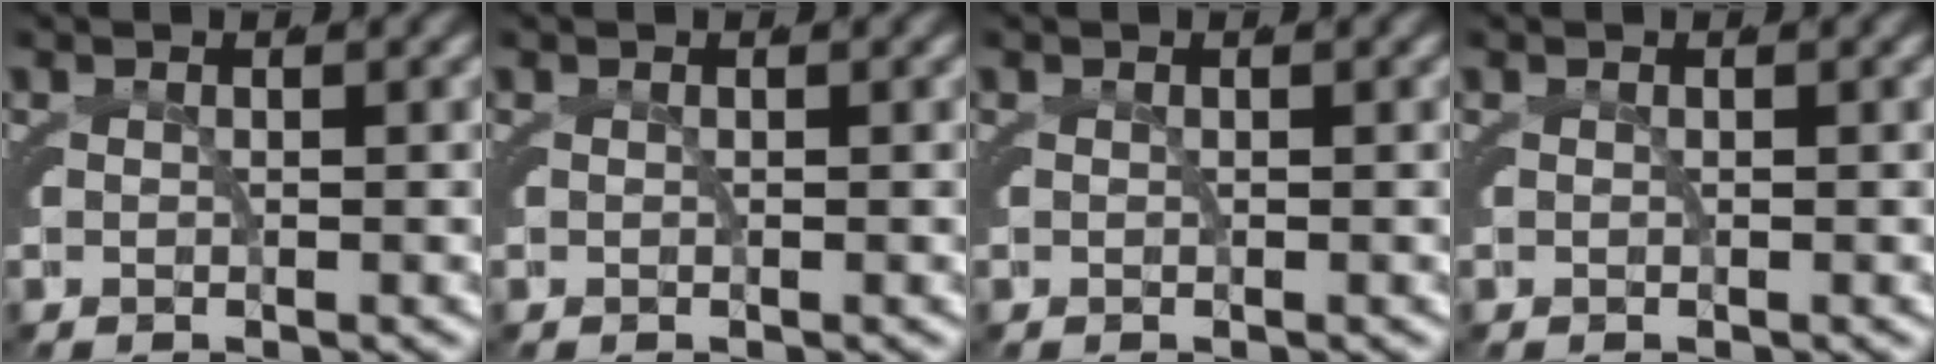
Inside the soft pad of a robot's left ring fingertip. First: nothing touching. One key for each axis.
{"total": 0.0}
{"total": 0.0}
{"total": 0.0}